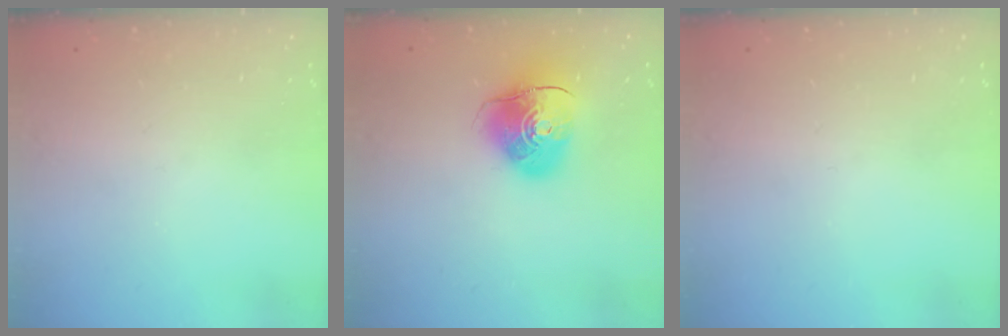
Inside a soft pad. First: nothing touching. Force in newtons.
{"total": 10.8, "press": 10.6, "slide": 1.7}
{"total": 0.0}